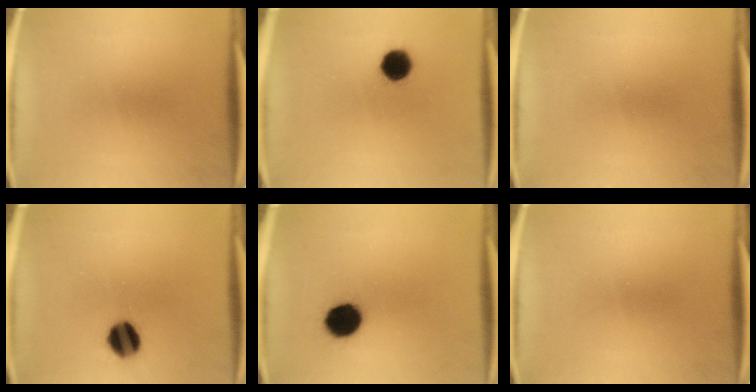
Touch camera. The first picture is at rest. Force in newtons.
{"total": 7.2}
{"total": 0.0}
{"total": 8.3}
{"total": 9.5}
{"total": 0.0}